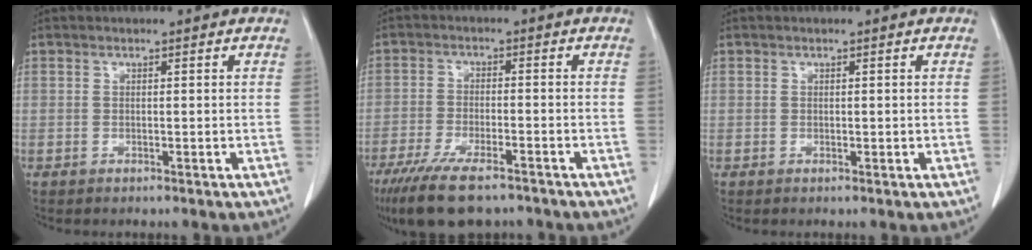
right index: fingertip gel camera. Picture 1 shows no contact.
{"total": 11.5, "force": [-8.5, 3.1, 7.2], "torque": [-0.126, -0.024, -0.143]}
{"total": 0.8, "force": [-0.1, 0.4, 0.7], "torque": [-0.007, -0.001, -0.003]}